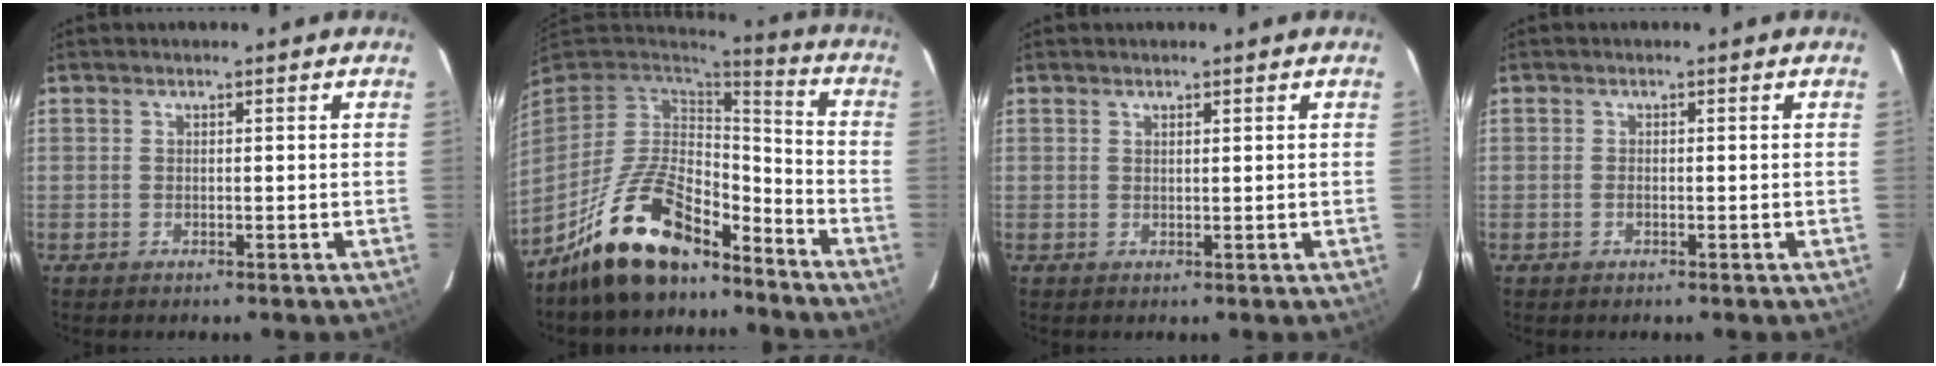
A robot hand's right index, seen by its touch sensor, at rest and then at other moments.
{"total": 17.6, "force": [-12.5, 7.2, 10.1], "torque": [-0.213, 0.000, -0.216]}
{"total": 0.7, "force": [0.5, 0.1, 0.4], "torque": [-0.006, 0.001, 0.010]}
{"total": 0.8, "force": [-0.3, 0.5, 0.5], "torque": [-0.011, 0.000, -0.006]}